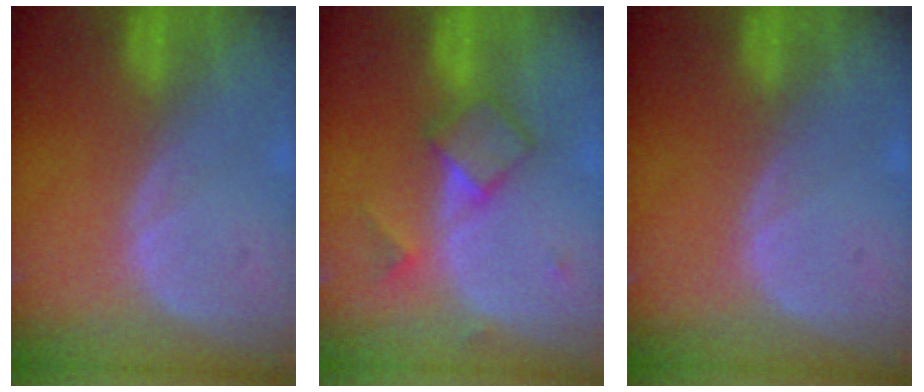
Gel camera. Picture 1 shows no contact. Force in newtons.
{"total": 5.0, "press": 4.9, "slide": 1.0}
{"total": 0.0}